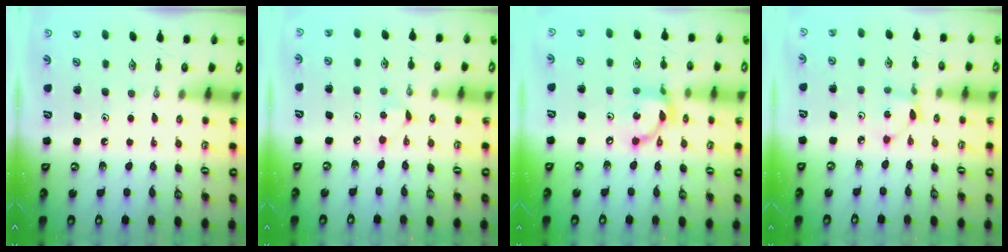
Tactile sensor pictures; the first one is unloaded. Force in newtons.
{"total": 3.4, "press": 3.4, "slide": 0.3}
{"total": 11.7, "press": 11.7, "slide": 0.9}
{"total": 2.4, "press": 2.4, "slide": 0.3}